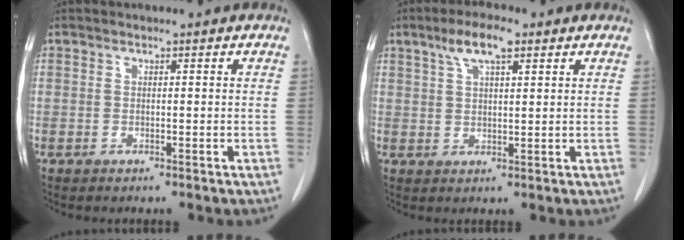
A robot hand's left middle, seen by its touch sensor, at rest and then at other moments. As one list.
[{"total": 5.9, "force": [3.5, 1.4, 4.5], "torque": [-0.090, 0.012, 0.063]}]